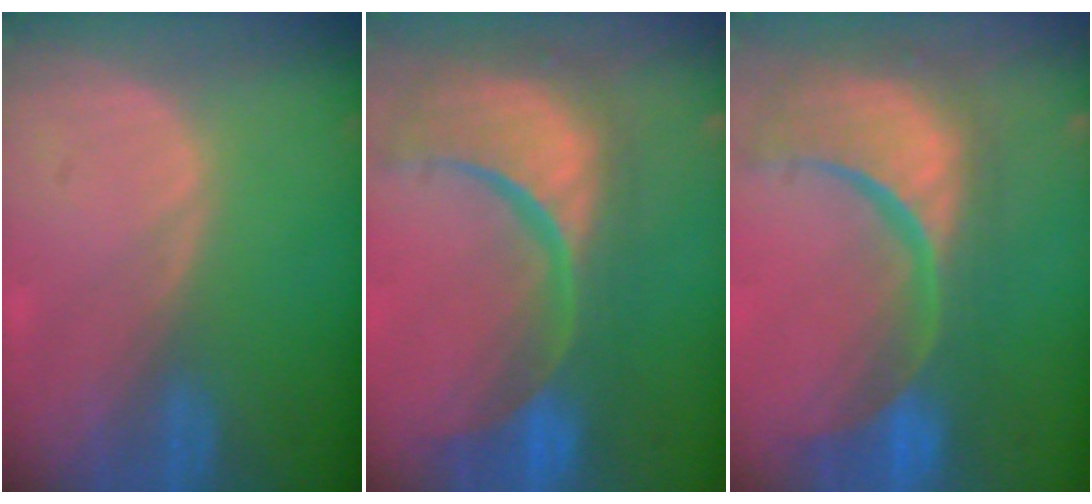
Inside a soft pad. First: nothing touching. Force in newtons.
{"total": 15.4, "press": 12.1, "slide": 9.5}
{"total": 15.4, "press": 12.1, "slide": 9.5}